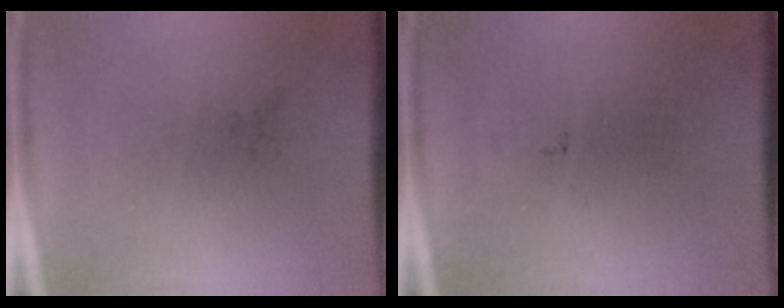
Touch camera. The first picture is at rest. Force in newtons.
{"total": 0.0}